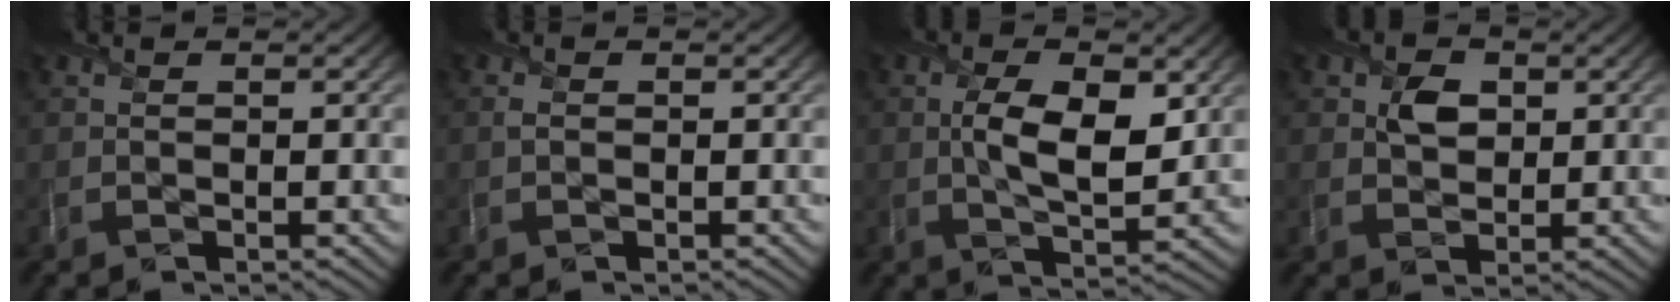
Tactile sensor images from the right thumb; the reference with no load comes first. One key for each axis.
{"total": 0.8, "fx": -0.1, "fy": 0.6, "fz": 0.4, "tx": -0.008, "ty": -0.002, "tz": -0.005}
{"total": 8.1, "fx": 1.1, "fy": 3.7, "fz": 7.1, "tx": -0.133, "ty": -0.004, "tz": 0.019}
{"total": 3.7, "fx": 1.0, "fy": 2.8, "fz": 2.1, "tx": -0.045, "ty": 0.000, "tz": 0.011}